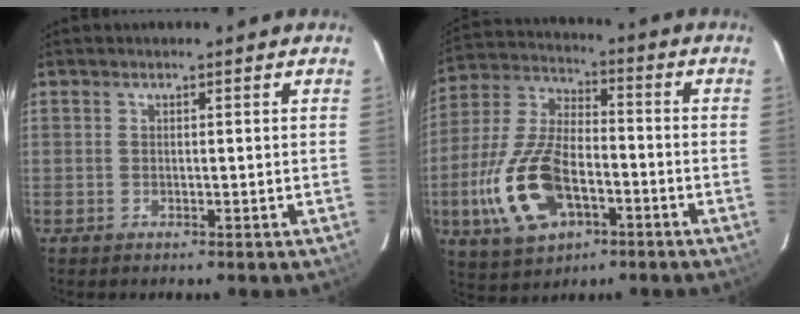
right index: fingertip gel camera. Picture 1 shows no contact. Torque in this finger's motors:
{"motor_torque": [1.43, -0.70, 0.53, 0.12]}